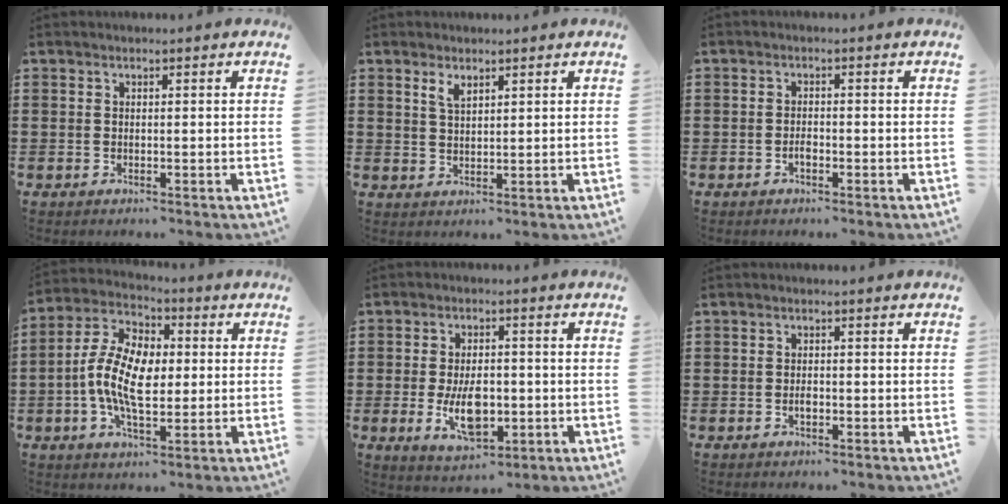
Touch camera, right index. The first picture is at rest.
{"total": 2.3, "force": [1.6, 0.9, 1.3], "torque": [-0.030, 0.002, 0.029]}
{"total": 1.5, "force": [-0.8, 0.7, 1.1], "torque": [-0.023, -0.002, -0.014]}
{"total": 10.4, "force": [-0.8, 5.6, 8.7], "torque": [-0.202, 0.004, -0.021]}
{"total": 7.8, "force": [-1.6, 4.3, 6.4], "torque": [-0.114, -0.005, -0.030]}
{"total": 1.3, "force": [-0.5, 0.6, 1.1], "torque": [-0.022, -0.005, -0.007]}